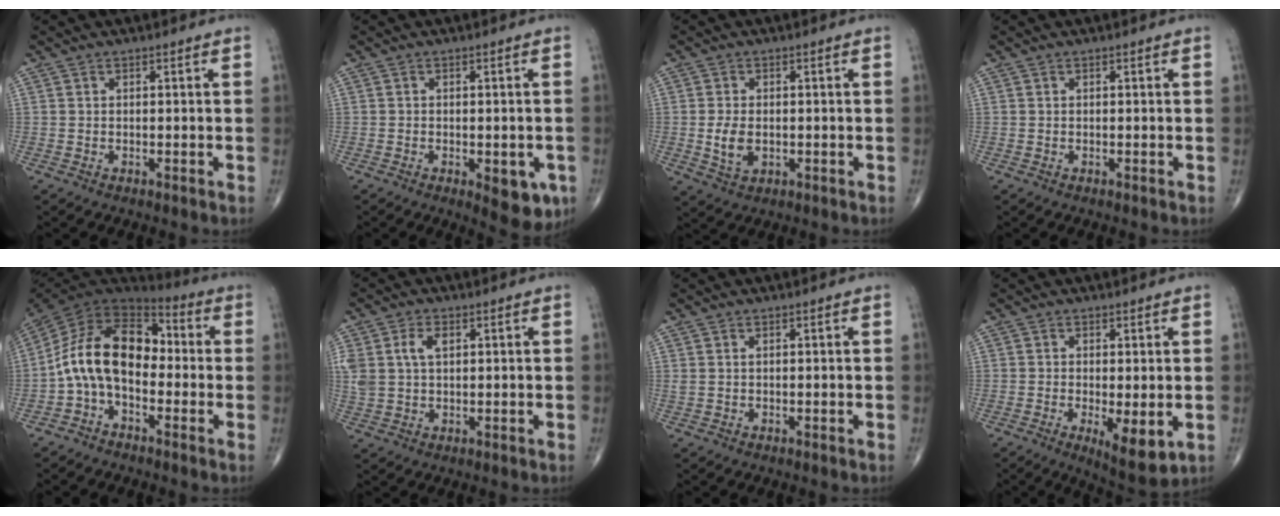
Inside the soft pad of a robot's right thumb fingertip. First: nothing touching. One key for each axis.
{"total": 7.2, "fx": -2.5, "fy": 3.1, "fz": 6.0, "tx": -0.055, "ty": -0.004, "tz": -0.025}
{"total": 4.7, "fx": -0.5, "fy": 3.0, "fz": 3.6, "tx": -0.066, "ty": -0.005, "tz": -0.003}
{"total": 0.0}
{"total": 15.5, "fx": -2.0, "fy": 9.6, "fz": 12.0, "tx": -0.197, "ty": 0.059, "tz": -0.050}
{"total": 6.7, "fx": 2.1, "fy": 4.1, "fz": 4.8, "tx": -0.109, "ty": 0.005, "tz": 0.045}
{"total": 0.6, "fx": 0.3, "fy": 0.3, "fz": 0.5, "tx": -0.013, "ty": 0.009, "tz": 0.009}
{"total": 7.4, "fx": -1.7, "fy": 2.5, "fz": 6.8, "tx": -0.103, "ty": -0.023, "tz": -0.022}